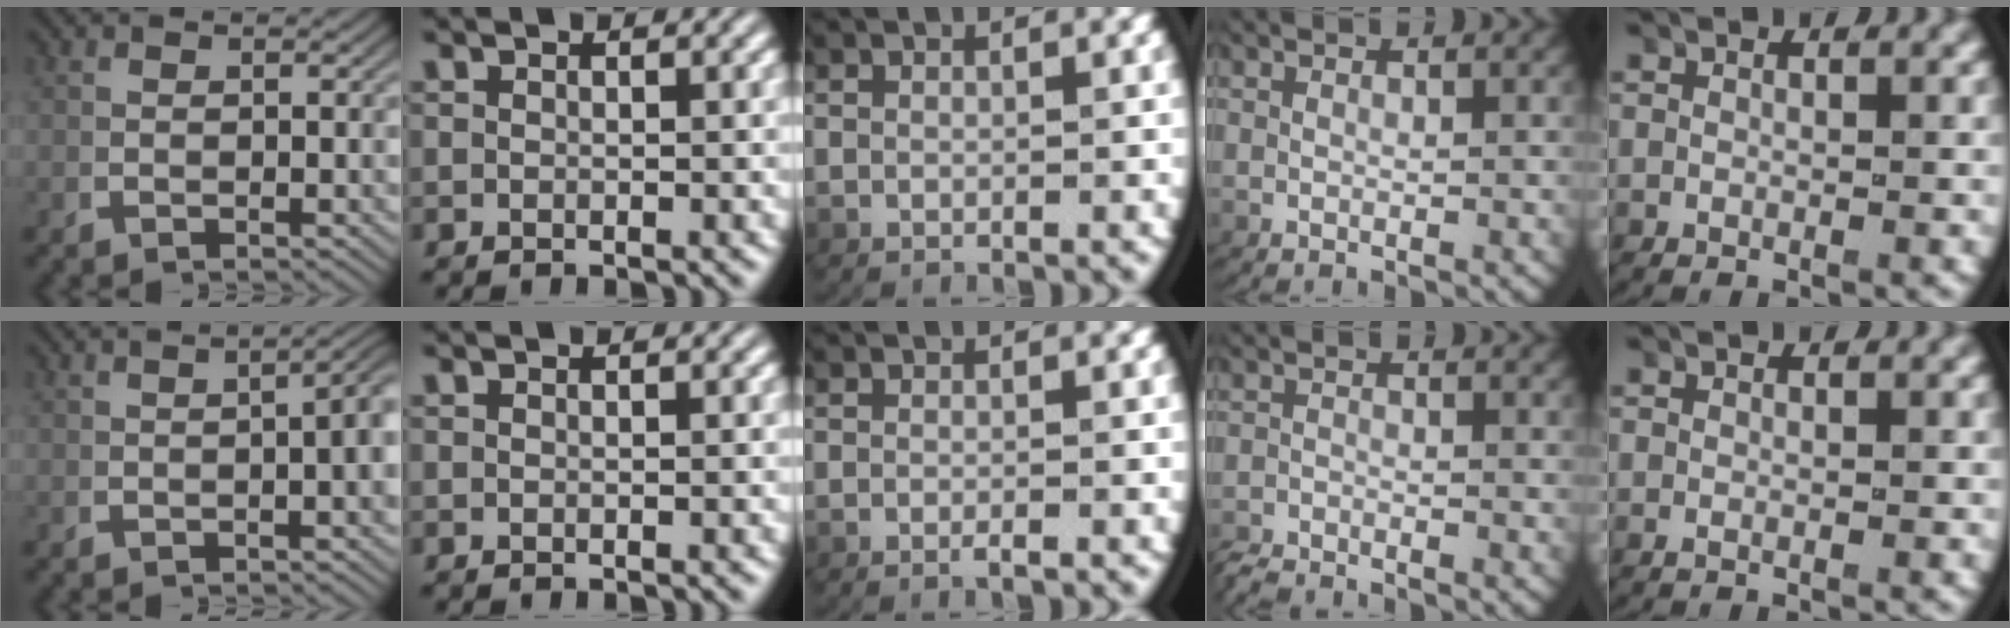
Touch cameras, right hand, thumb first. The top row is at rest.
{"thumb": {"total": 5.0, "force": [0.2, 2.1, 4.5], "torque": [-0.042, 0.010, -0.003]}, "middle": {"total": 1.0, "force": [-0.8, 0.4, 0.6], "torque": [-0.013, 0.006, -0.015]}, "ring": {"total": 1.9, "force": [-1.9, 0.3, 0.0], "torque": [-0.007, -0.012, -0.033]}}